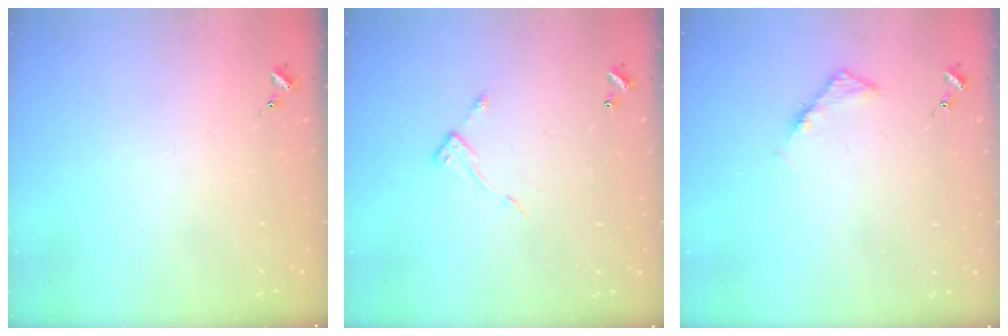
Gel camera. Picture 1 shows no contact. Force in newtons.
{"total": 6.7, "press": 6.7, "slide": 0.2}
{"total": 4.1, "press": 4.0, "slide": 0.5}